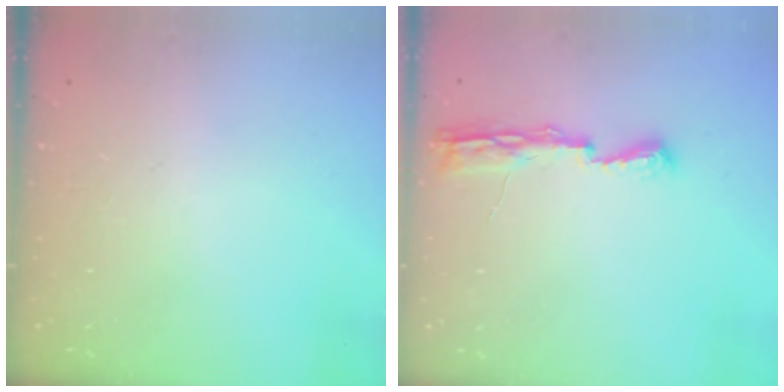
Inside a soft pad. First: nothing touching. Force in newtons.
{"total": 7.1, "press": 7.1, "slide": 0.8}